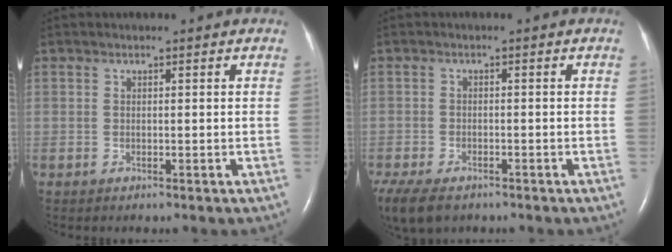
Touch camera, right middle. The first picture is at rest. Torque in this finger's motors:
{"motor_torque": [0.35, -0.43, 0.11, 0.03]}